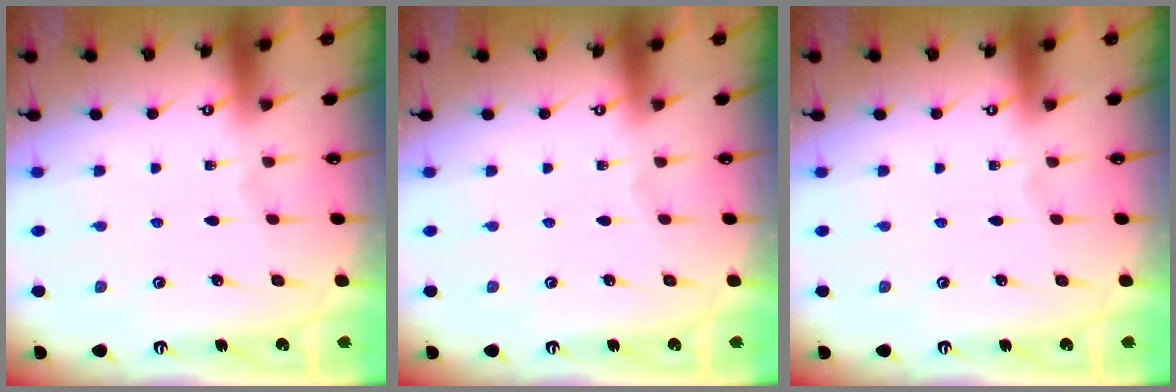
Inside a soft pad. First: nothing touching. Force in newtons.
{"total": 0.0}
{"total": 0.0}